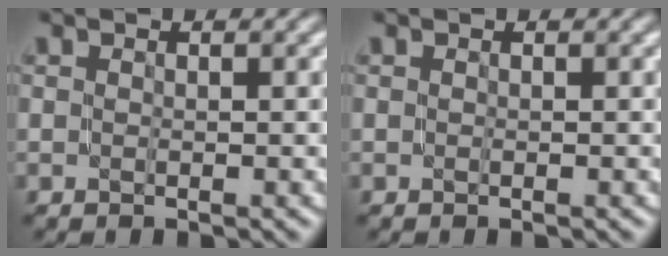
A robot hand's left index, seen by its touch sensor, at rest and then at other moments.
{"total": 0.0}